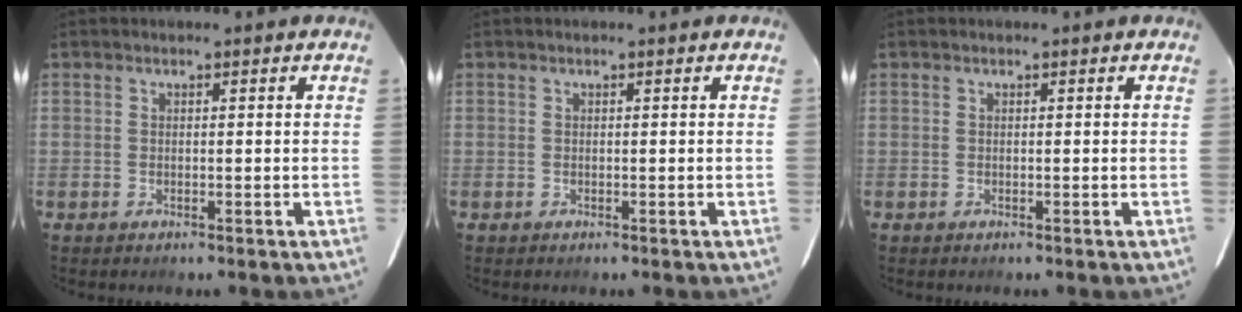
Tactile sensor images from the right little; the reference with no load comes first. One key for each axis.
{"total": 0.0}
{"total": 0.0}